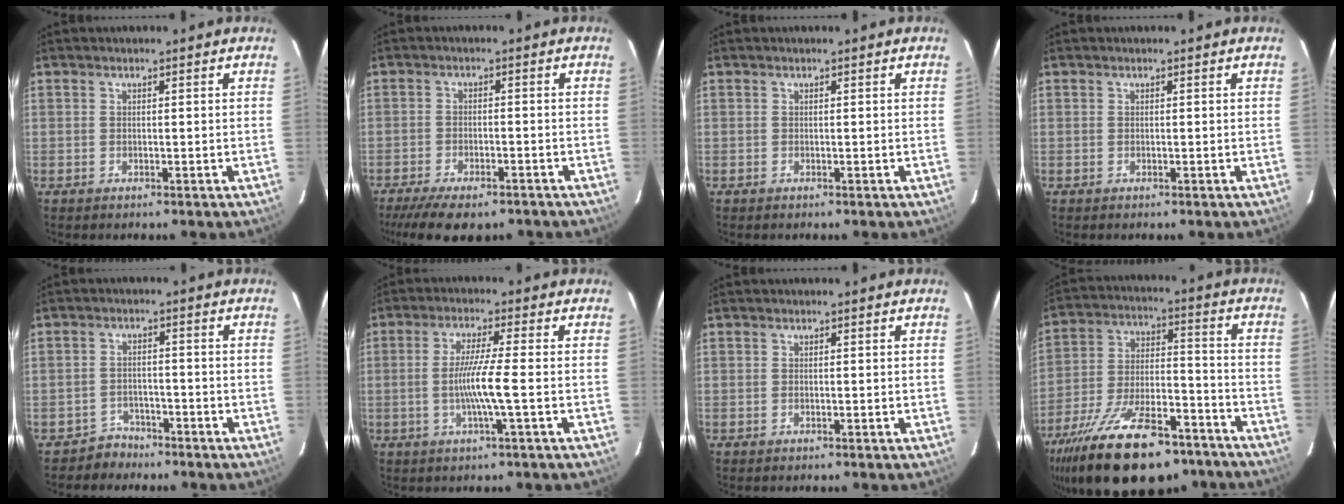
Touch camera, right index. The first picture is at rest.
{"total": 11.8, "force": [-9.2, 3.9, 6.2], "torque": [-0.141, -0.030, -0.144]}
{"total": 0.0}
{"total": 0.0}
{"total": 3.8, "force": [-2.9, 2.3, -0.6], "torque": [0.006, 0.016, -0.050]}
{"total": 6.6, "force": [-1.5, -1.1, 6.3], "torque": [-0.122, -0.008, -0.028]}
{"total": 0.0}
{"total": 26.0, "force": [-18.7, 10.2, 14.9], "torque": [-0.279, -0.026, -0.278]}